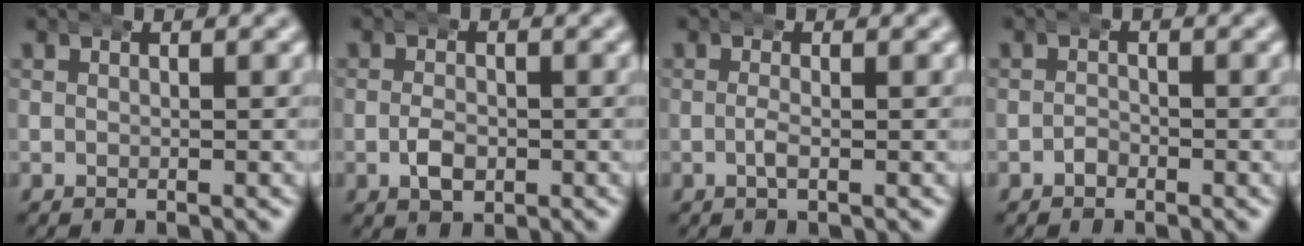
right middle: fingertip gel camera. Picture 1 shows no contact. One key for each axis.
{"total": 1.8, "fx": -0.6, "fy": 1.1, "fz": 1.3, "tx": -0.024, "ty": -0.005, "tz": -0.013}
{"total": 0.9, "fx": -0.3, "fy": 0.0, "fz": 0.8, "tx": -0.018, "ty": -0.003, "tz": -0.010}
{"total": 0.7, "fx": -0.5, "fy": 0.5, "fz": -0.1, "tx": -0.001, "ty": 0.001, "tz": -0.015}